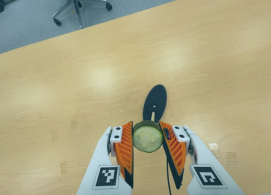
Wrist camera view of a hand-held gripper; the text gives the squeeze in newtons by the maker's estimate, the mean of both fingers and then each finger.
{"total": 9.1, "left": 7.9, "right": 10.2}